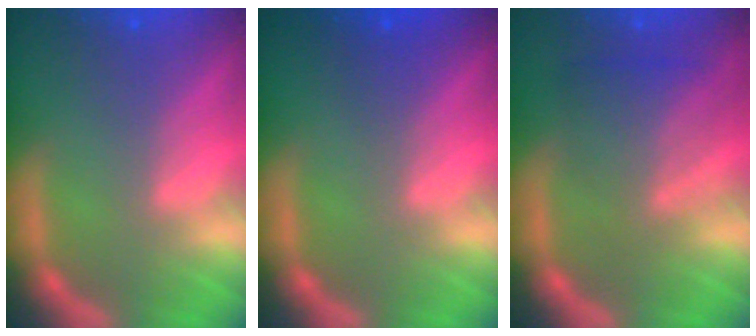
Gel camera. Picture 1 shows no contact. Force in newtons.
{"total": 0.9}
{"total": 5.1}